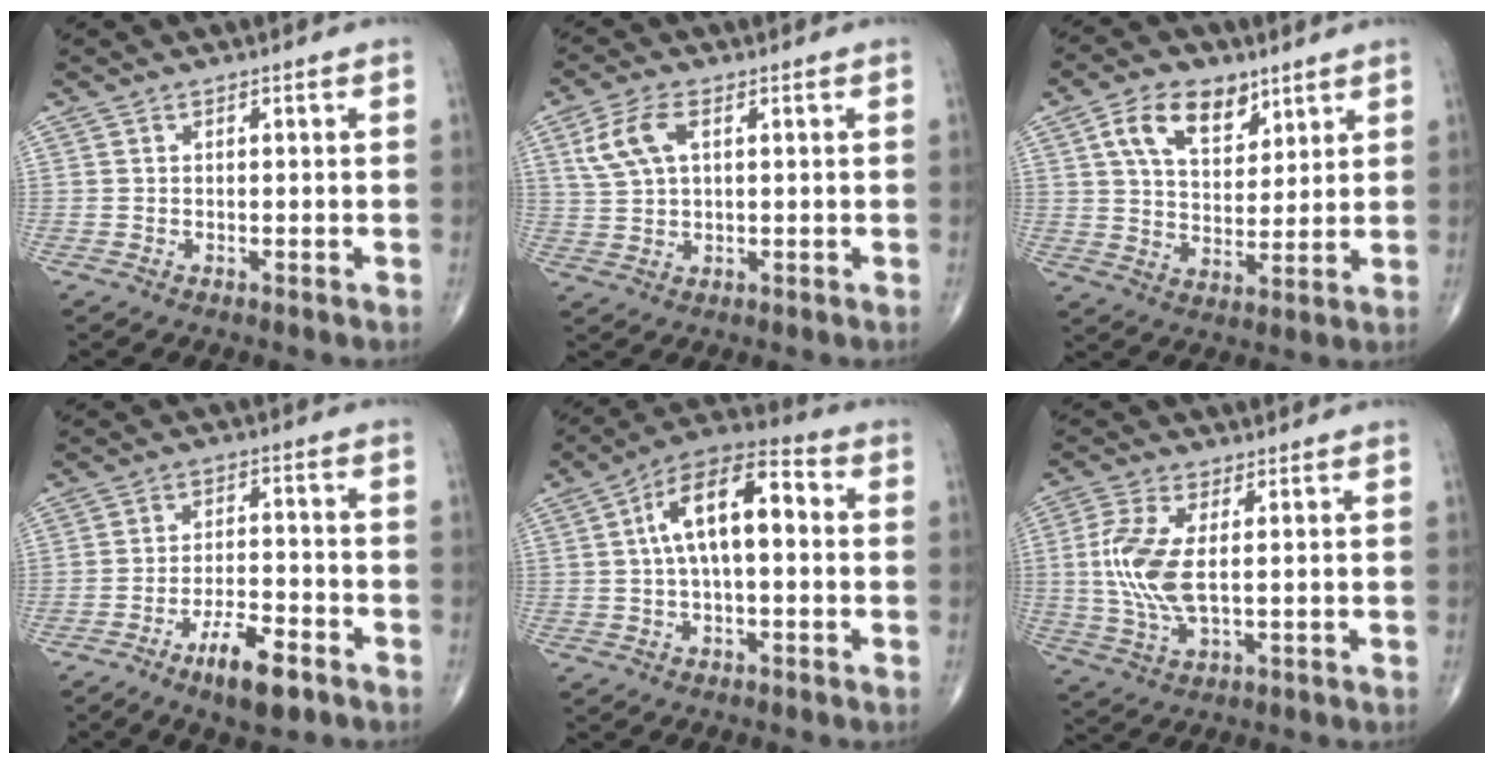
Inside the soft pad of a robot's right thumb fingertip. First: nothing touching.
{"total": 6.8, "force": [2.2, 3.5, 5.3], "torque": [-0.121, 0.007, 0.049]}
{"total": 11.1, "force": [5.7, 6.6, 6.9], "torque": [-0.093, -0.023, 0.104]}
{"total": 9.0, "force": [-5.5, 2.8, 6.6], "torque": [-0.107, 0.026, -0.088]}
{"total": 13.6, "force": [1.5, 6.1, 12.0], "torque": [-0.203, 0.042, 0.015]}
{"total": 9.7, "force": [0.7, 4.0, 8.8], "torque": [-0.213, -0.005, 0.018]}